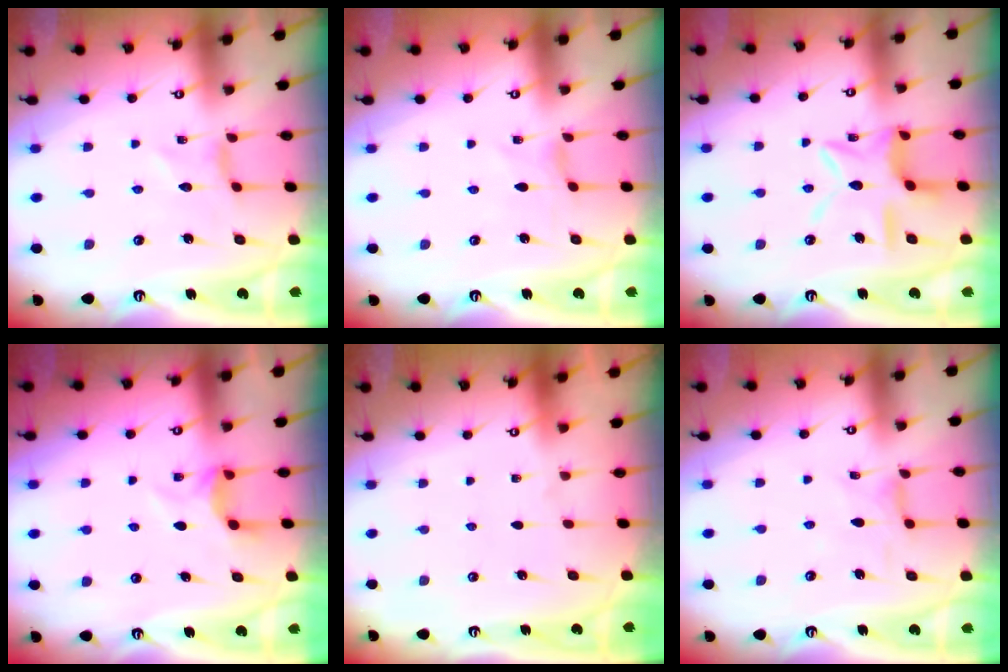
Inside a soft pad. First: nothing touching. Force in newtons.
{"total": 0.0}
{"total": 13.3, "press": 13.3, "slide": 1.1}
{"total": 5.3, "press": 5.2, "slide": 1.0}
{"total": 0.0}
{"total": 1.3, "press": 1.2, "slide": 0.4}